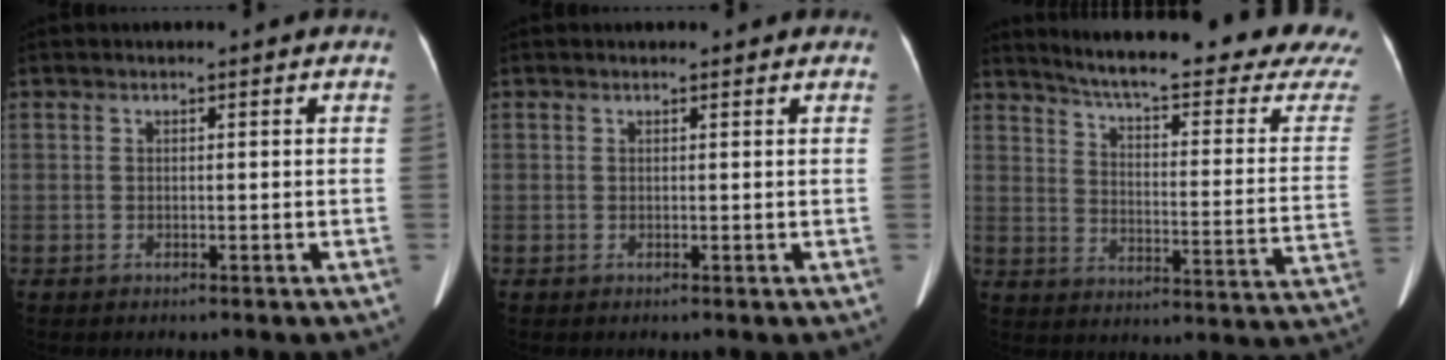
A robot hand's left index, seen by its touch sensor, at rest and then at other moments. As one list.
[{"total": 1.0, "force": [0.9, 0.4, 0.2], "torque": [-0.011, 0.005, 0.009]}, {"total": 26.6, "force": [24.2, 1.2, 10.9], "torque": [-0.162, -0.095, 0.295]}]